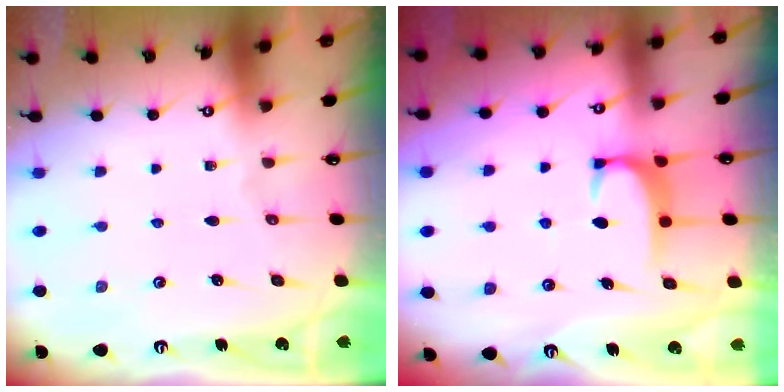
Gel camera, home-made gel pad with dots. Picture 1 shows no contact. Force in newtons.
{"total": 1.7, "press": 1.6, "slide": 0.5}